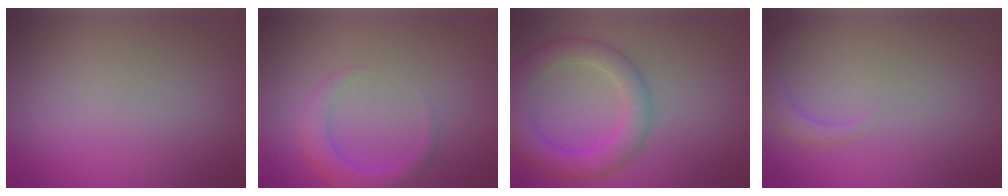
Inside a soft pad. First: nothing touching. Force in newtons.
{"total": 2.8, "press": 2.8, "slide": 0.2}
{"total": 5.4, "press": 5.4, "slide": 0.2}
{"total": 1.6, "press": 1.6, "slide": 0.2}